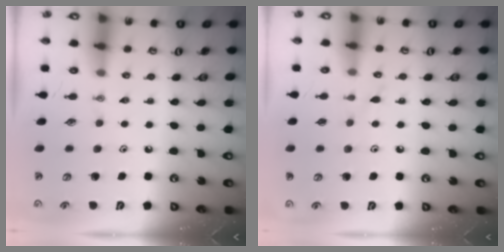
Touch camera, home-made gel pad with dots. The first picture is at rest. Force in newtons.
{"total": 5.5, "press": 5.5, "slide": 0.6}